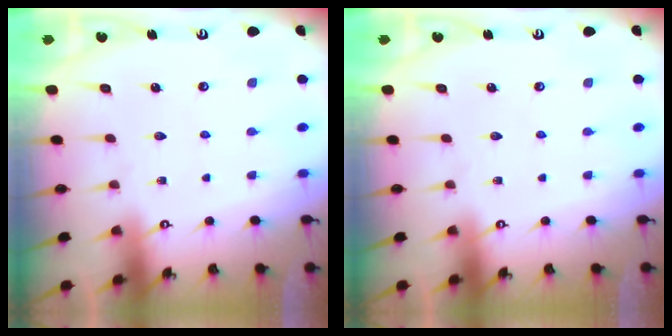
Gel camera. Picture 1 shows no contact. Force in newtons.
{"total": 0.0}